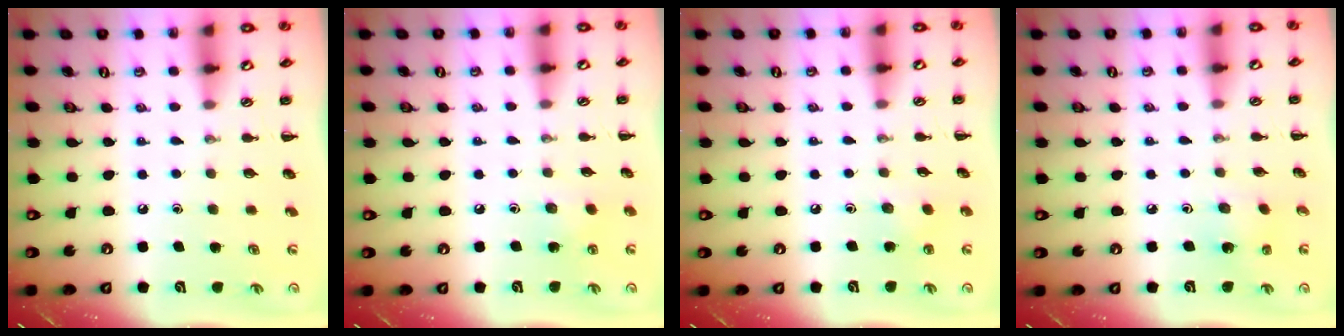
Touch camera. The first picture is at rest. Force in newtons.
{"total": 4.3, "press": 4.1, "slide": 1.2}
{"total": 3.6, "press": 3.4, "slide": 1.2}
{"total": 2.1, "press": 1.9, "slide": 0.7}